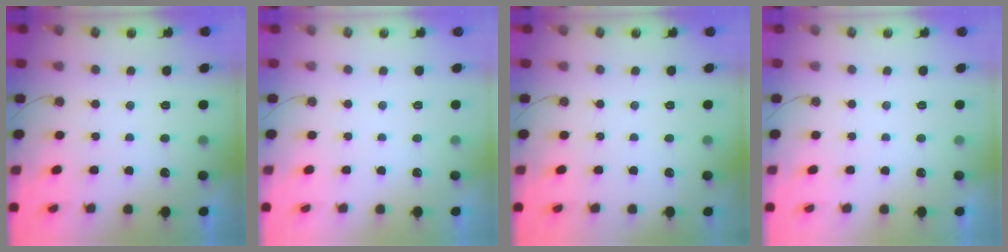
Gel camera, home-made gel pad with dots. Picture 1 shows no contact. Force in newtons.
{"total": 0.0}
{"total": 0.0}
{"total": 0.0}